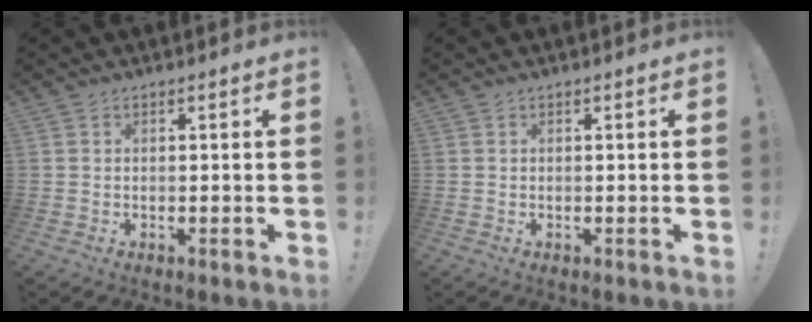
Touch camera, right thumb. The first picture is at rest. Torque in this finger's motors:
{"motor_torque": [-0.03, -0.03, 0.04, 0.04, 0.00]}